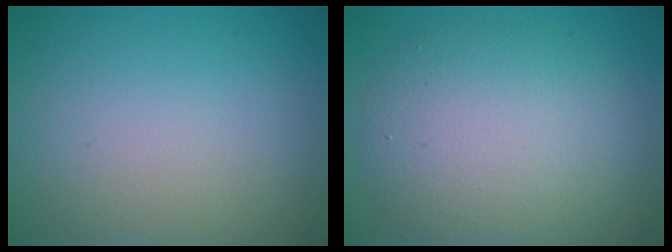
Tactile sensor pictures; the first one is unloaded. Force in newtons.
{"total": 7.1, "press": 7.1, "slide": 0.1}